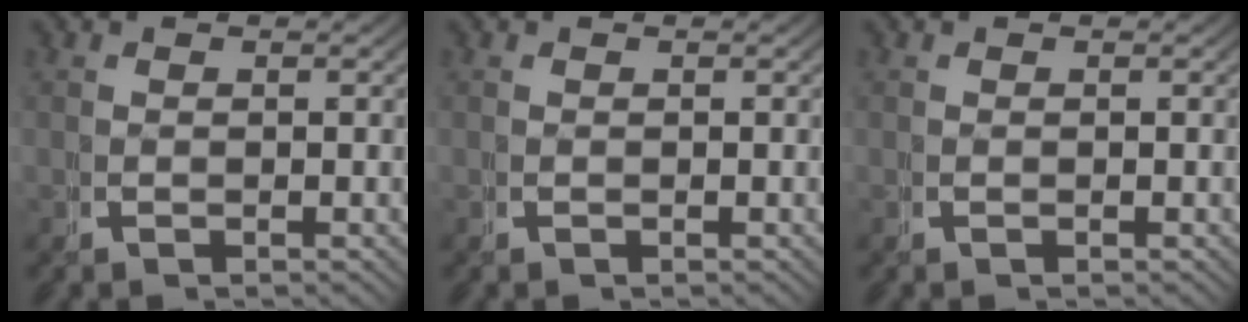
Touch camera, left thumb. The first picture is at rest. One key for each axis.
{"total": 0.0}
{"total": 0.0}